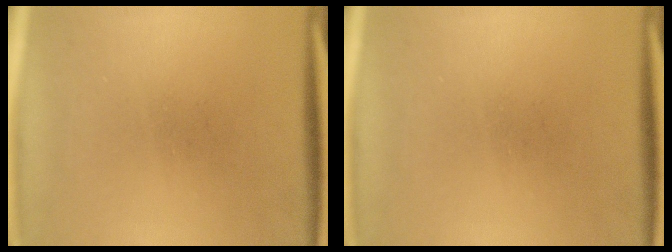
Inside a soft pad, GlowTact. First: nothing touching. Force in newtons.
{"total": 0.0}